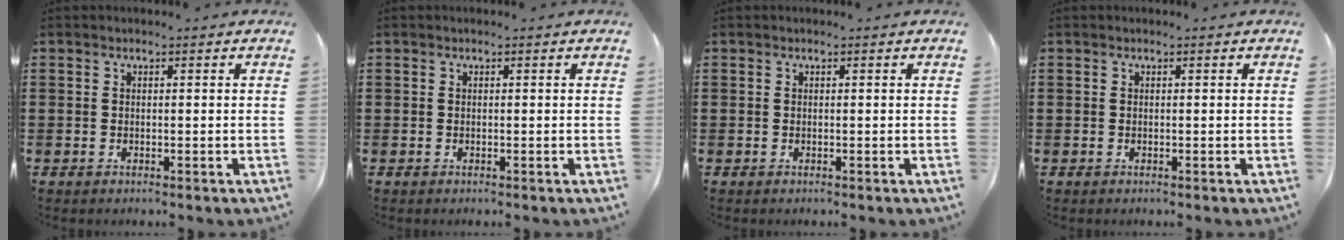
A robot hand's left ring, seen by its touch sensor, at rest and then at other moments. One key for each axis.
{"total": 0.0}
{"total": 0.0}
{"total": 0.0}